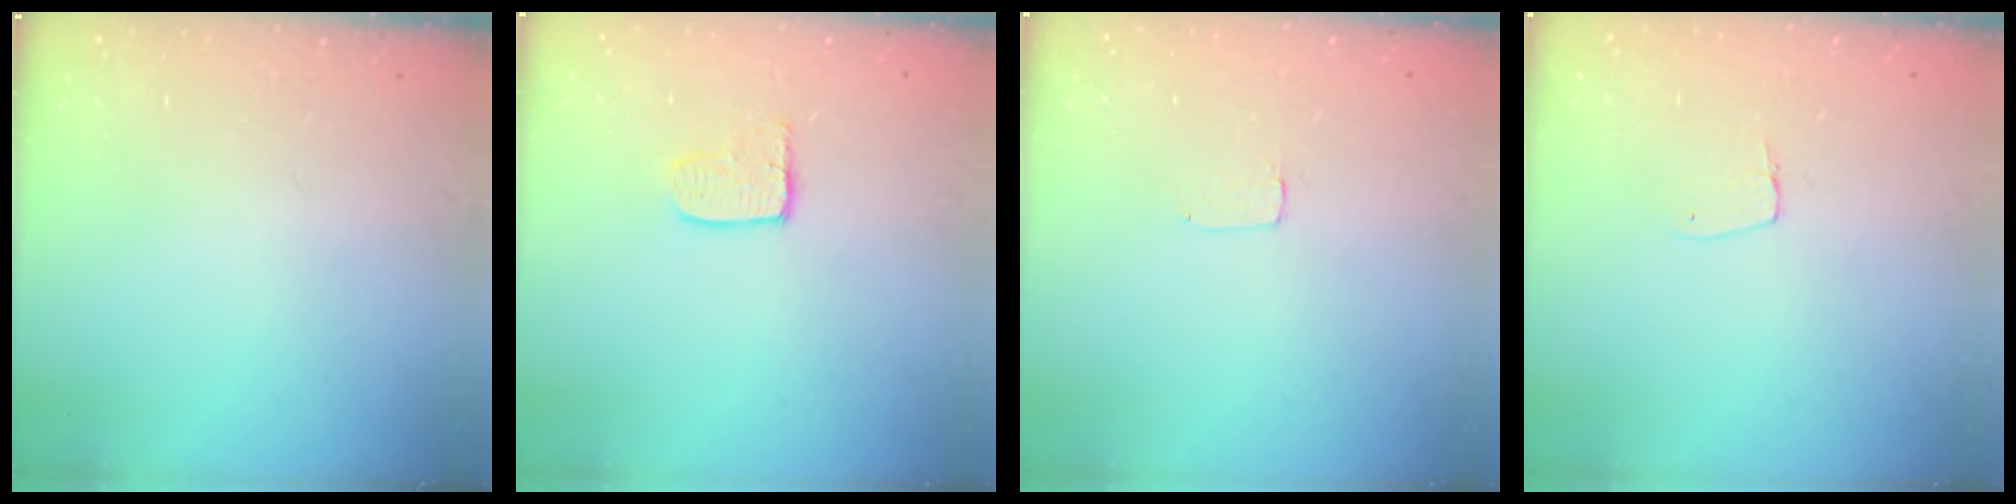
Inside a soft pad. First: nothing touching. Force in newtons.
{"total": 5.0, "press": 5.0, "slide": 0.4}
{"total": 1.7, "press": 1.7, "slide": 0.1}
{"total": 4.4, "press": 4.4, "slide": 0.3}